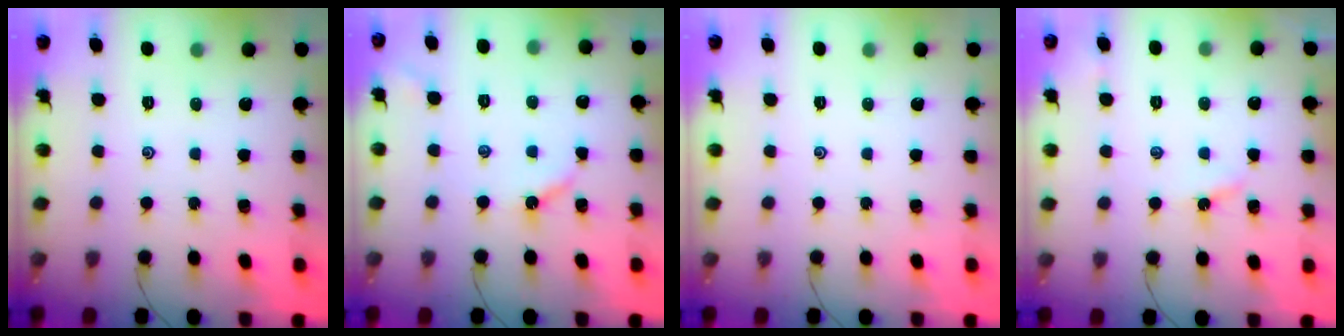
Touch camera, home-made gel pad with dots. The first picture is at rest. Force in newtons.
{"total": 4.6, "press": 4.6, "slide": 0.5}
{"total": 0.0}
{"total": 2.8, "press": 2.8, "slide": 0.5}